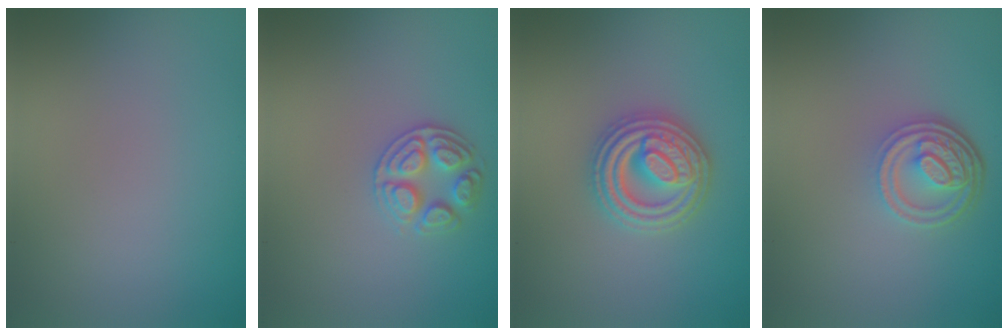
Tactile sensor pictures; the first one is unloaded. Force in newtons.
{"total": 2.6, "press": 2.6, "slide": 0.4}
{"total": 4.9, "press": 4.8, "slide": 0.7}
{"total": 4.7, "press": 3.5, "slide": 3.2}